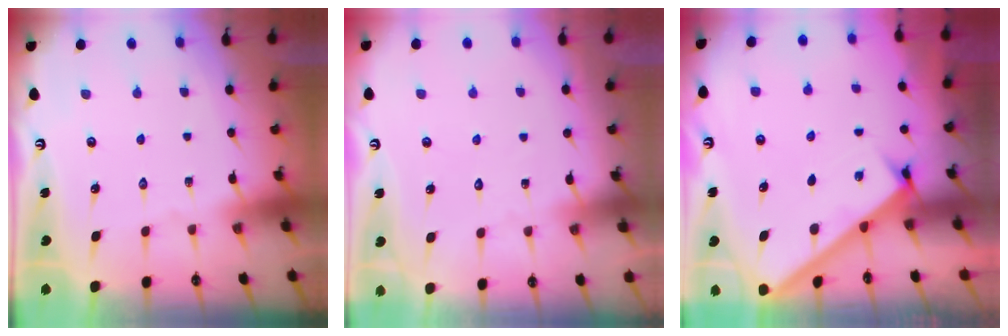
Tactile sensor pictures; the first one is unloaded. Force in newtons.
{"total": 4.6, "press": 4.6, "slide": 0.5}
{"total": 2.7, "press": 2.7, "slide": 0.3}